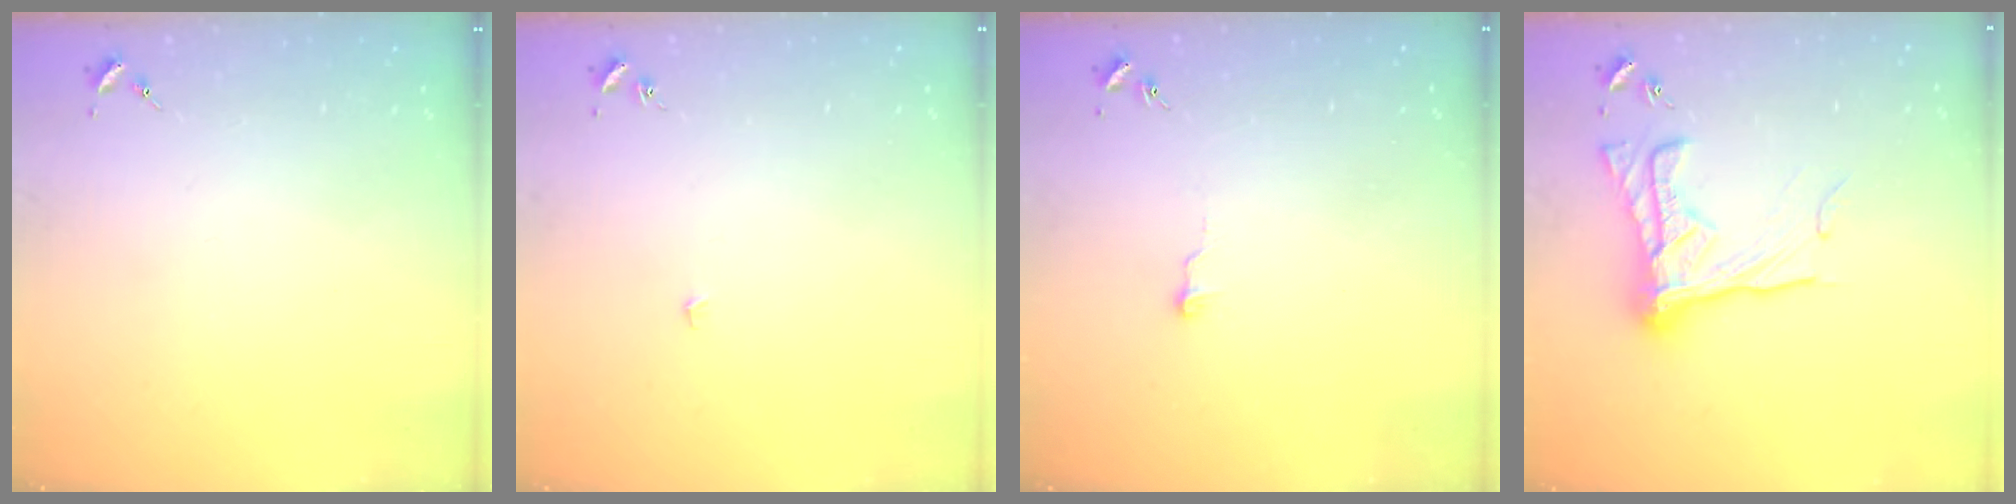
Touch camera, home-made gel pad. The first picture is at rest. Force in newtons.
{"total": 2.1, "press": 2.1, "slide": 0.1}
{"total": 3.9, "press": 3.9, "slide": 0.3}
{"total": 18.8, "press": 18.7, "slide": 1.7}